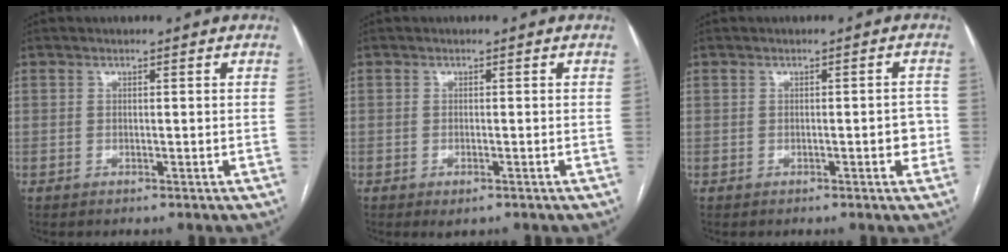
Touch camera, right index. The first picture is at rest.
{"total": 1.6, "force": [-0.9, 0.5, 1.2], "torque": [-0.018, -0.003, -0.008]}
{"total": 2.7, "force": [-0.5, 1.0, 2.5], "torque": [-0.026, 0.007, -0.003]}